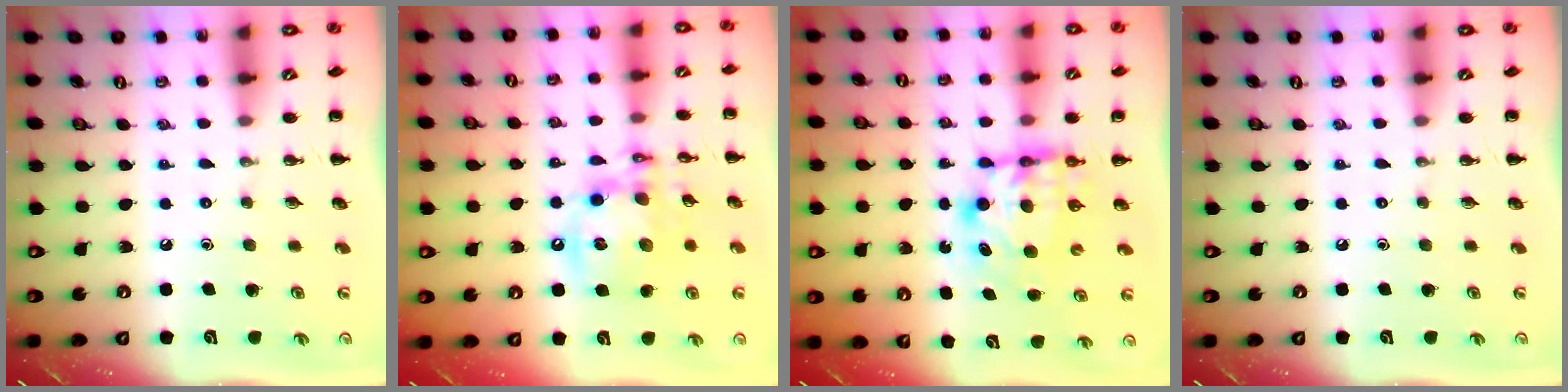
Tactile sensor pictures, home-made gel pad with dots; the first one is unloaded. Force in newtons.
{"total": 14.4, "press": 14.1, "slide": 3.0}
{"total": 7.2, "press": 7.1, "slide": 1.3}
{"total": 0.0}